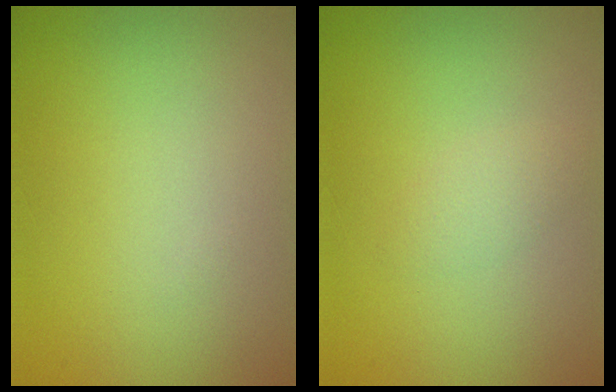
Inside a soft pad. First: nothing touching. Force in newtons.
{"total": 1.3, "press": 1.3, "slide": 0.0}